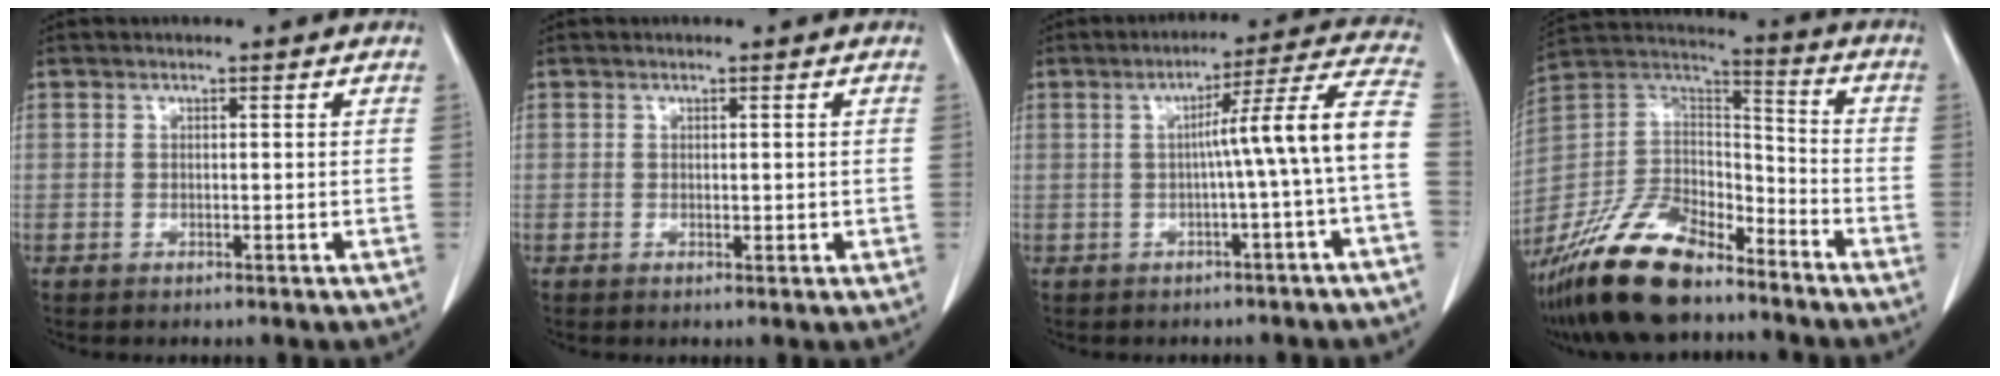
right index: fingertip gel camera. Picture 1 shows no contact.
{"total": 1.0, "force": [0.1, 0.7, 0.7], "torque": [-0.009, -0.002, 0.004]}
{"total": 10.6, "force": [-1.1, -1.7, 10.4], "torque": [-0.139, 0.023, -0.017]}
{"total": 18.7, "force": [-14.3, 6.8, 10.0], "torque": [-0.211, 0.005, -0.269]}